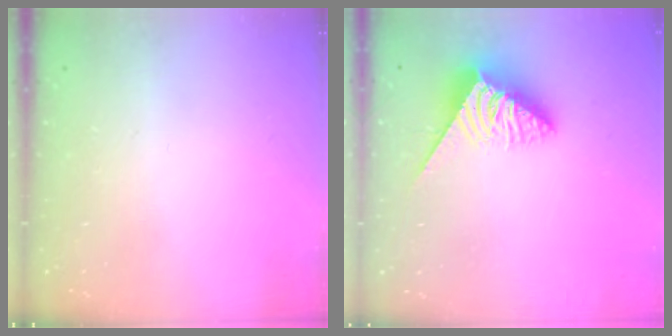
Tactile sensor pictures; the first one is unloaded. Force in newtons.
{"total": 9.2, "press": 9.2, "slide": 0.5}